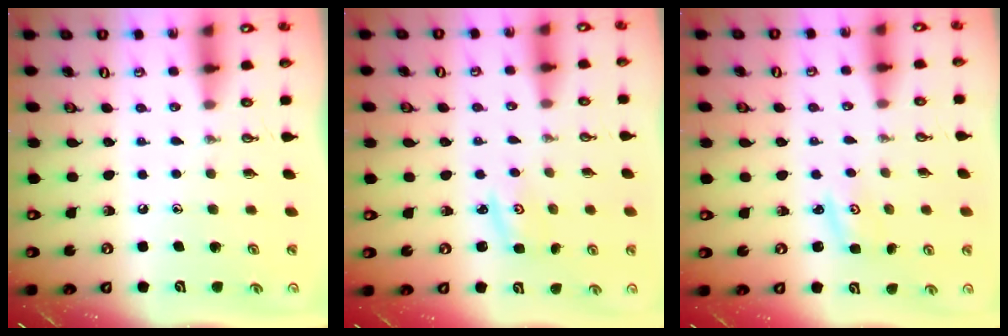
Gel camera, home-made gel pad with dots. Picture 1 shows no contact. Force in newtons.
{"total": 1.8, "press": 1.8, "slide": 0.0}
{"total": 2.1, "press": 2.1, "slide": 0.3}